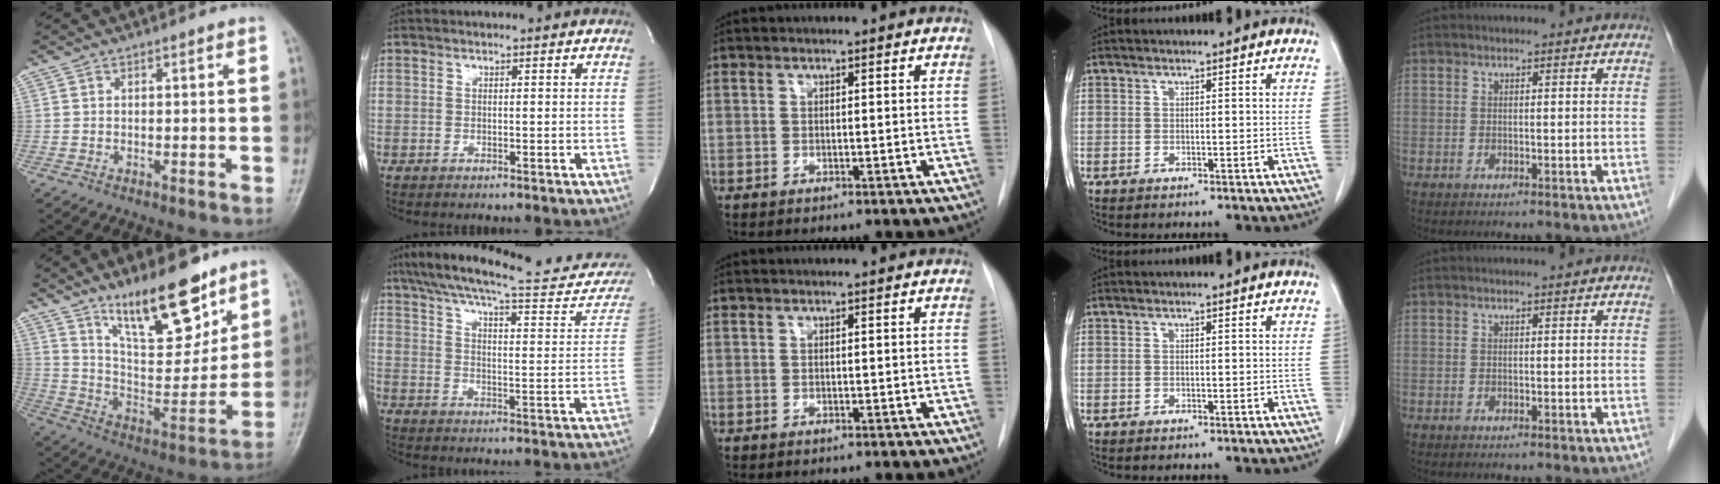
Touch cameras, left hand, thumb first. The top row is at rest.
{"thumb": {"total": 18.3, "force": [12.5, 6.3, 11.8], "torque": [-0.142, -0.084, 0.220]}, "index": {"total": 26.0, "force": [22.6, 3.9, 12.2], "torque": [-0.185, -0.044, 0.289]}}